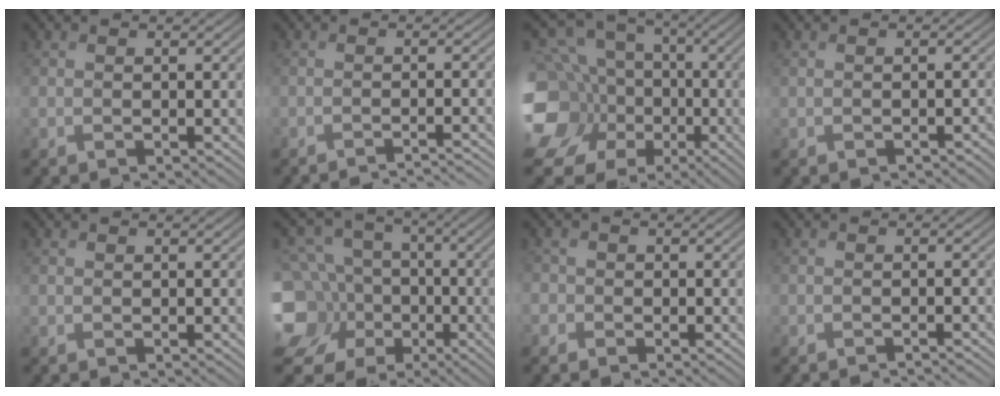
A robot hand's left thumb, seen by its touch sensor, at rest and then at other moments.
{"total": 3.1, "force": [-2.5, 0.3, 1.9], "torque": [-0.019, 0.002, -0.047]}
{"total": 20.6, "force": [-4.7, 17.7, 9.5], "torque": [-0.244, 0.007, -0.081]}
{"total": 1.1, "force": [-0.8, 0.3, 0.6], "torque": [-0.007, 0.000, -0.012]}
{"total": 0.0}
{"total": 17.9, "force": [-5.3, 15.3, 7.7], "torque": [-0.256, -0.002, -0.085]}
{"total": 2.3, "force": [-0.8, 2.1, 0.2], "torque": [-0.006, -0.001, -0.029]}
{"total": 1.7, "force": [-1.3, 0.3, 1.0], "torque": [-0.002, -0.001, -0.029]}